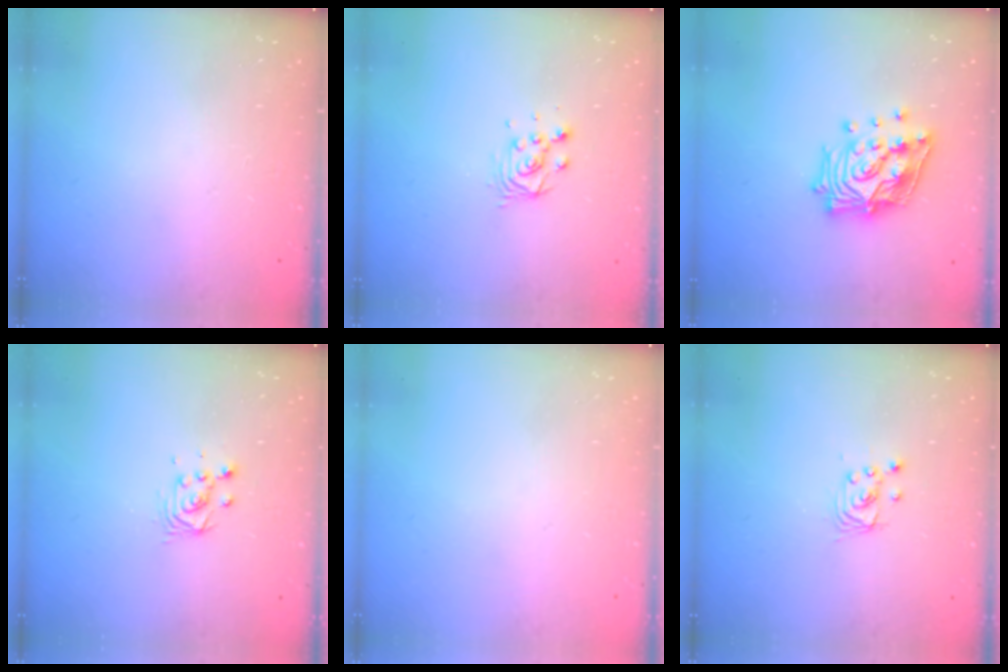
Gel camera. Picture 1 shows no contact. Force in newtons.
{"total": 4.7, "press": 4.7, "slide": 0.4}
{"total": 18.9, "press": 18.7, "slide": 2.6}
{"total": 3.9, "press": 3.9, "slide": 0.3}
{"total": 0.0}
{"total": 2.8, "press": 2.8, "slide": 0.2}